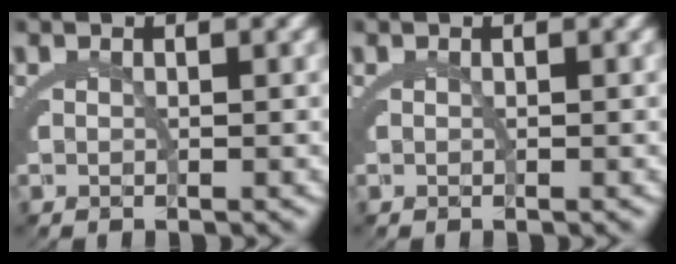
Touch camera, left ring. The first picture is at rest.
{"total": 0.0}